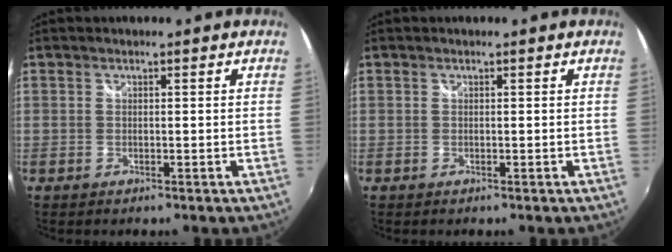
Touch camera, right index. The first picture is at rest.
{"total": 0.0}